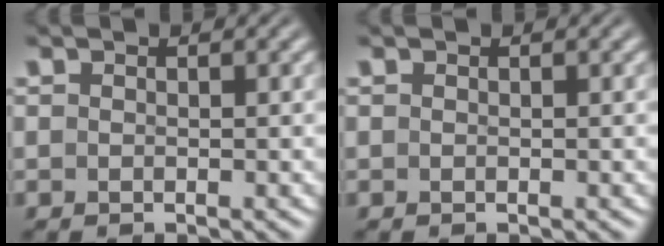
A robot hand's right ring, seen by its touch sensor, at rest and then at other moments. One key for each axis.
{"total": 0.0}